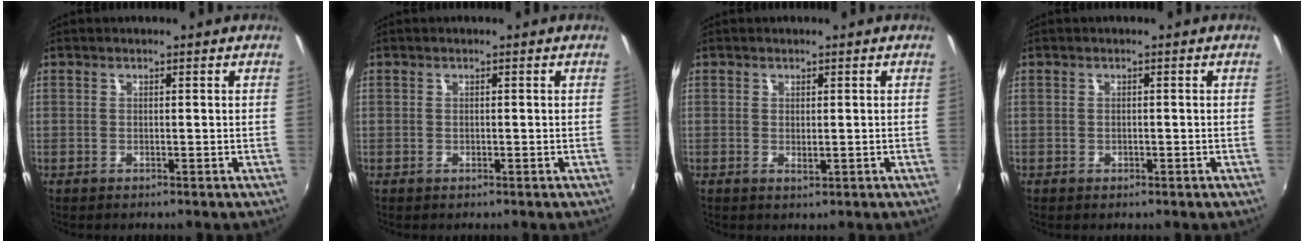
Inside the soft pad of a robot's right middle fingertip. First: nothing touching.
{"total": 0.0}
{"total": 0.9, "force": [0.0, 0.5, 0.7], "torque": [-0.011, -0.001, 0.000]}
{"total": 0.9, "force": [-0.6, 0.7, 0.3], "torque": [-0.005, -0.002, -0.007]}